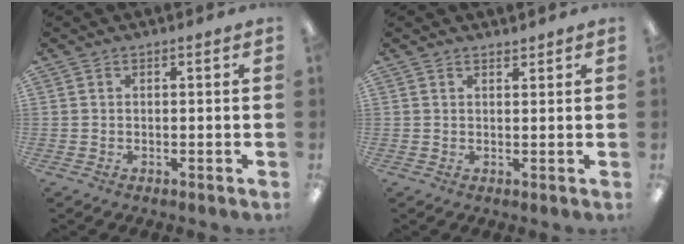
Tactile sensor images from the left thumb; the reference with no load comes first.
{"total": 1.4, "force": [1.3, 0.5, 0.2], "torque": [-0.004, -0.002, 0.025]}